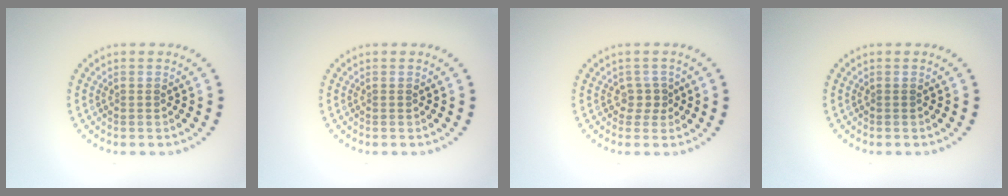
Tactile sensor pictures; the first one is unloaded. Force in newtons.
{"total": 0.0}
{"total": 1.4, "press": 1.0, "slide": 1.0}
{"total": 0.0}